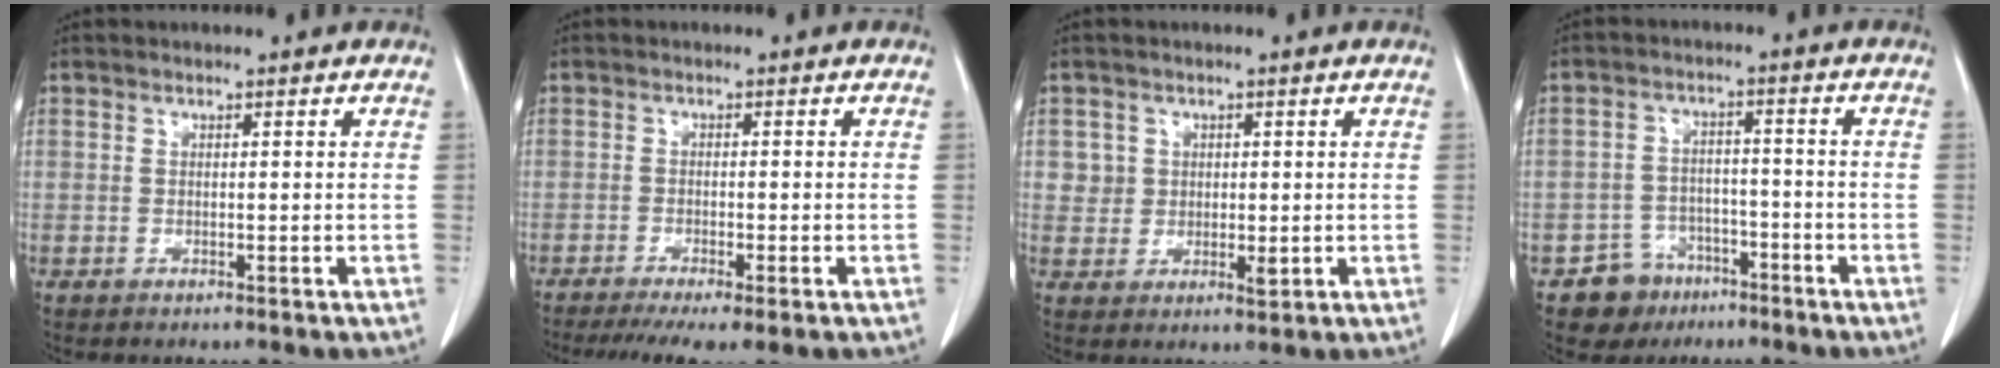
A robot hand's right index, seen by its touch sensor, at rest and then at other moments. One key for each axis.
{"total": 8.1, "fx": -5.8, "fy": 1.0, "fz": 5.6, "tx": -0.080, "ty": -0.014, "tz": -0.089}
{"total": 3.6, "fx": 0.9, "fy": 3.3, "fz": 1.0, "tx": -0.004, "ty": -0.003, "tz": 0.013}
{"total": 6.0, "fx": -3.7, "fy": 4.7, "fz": 0.2, "tx": 0.012, "ty": 0.014, "tz": -0.057}